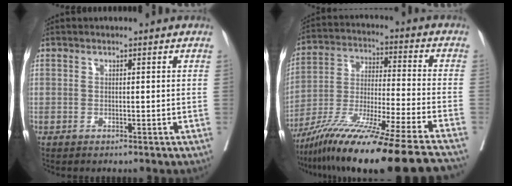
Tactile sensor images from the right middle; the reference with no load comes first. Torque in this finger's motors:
{"motor_torque": [1.11, -1.03, 0.45, 0.21]}